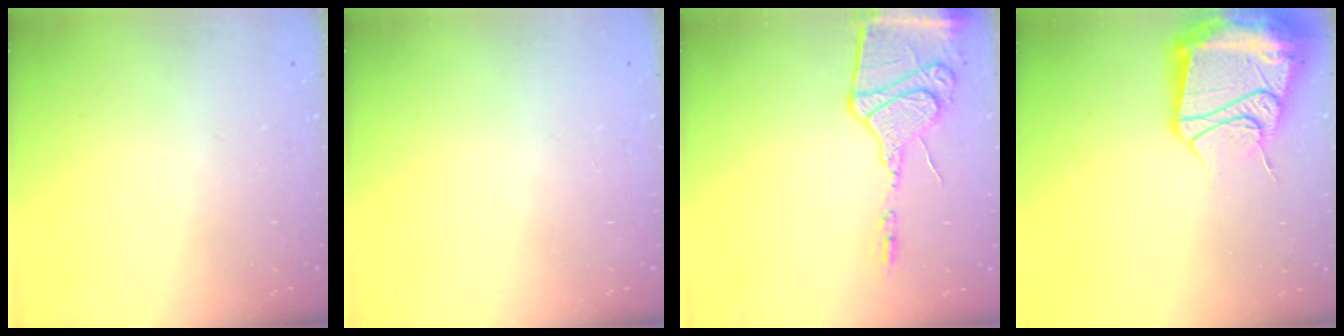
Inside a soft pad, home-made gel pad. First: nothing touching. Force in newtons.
{"total": 0.0}
{"total": 15.2, "press": 15.1, "slide": 2.1}
{"total": 20.6, "press": 20.5, "slide": 2.3}